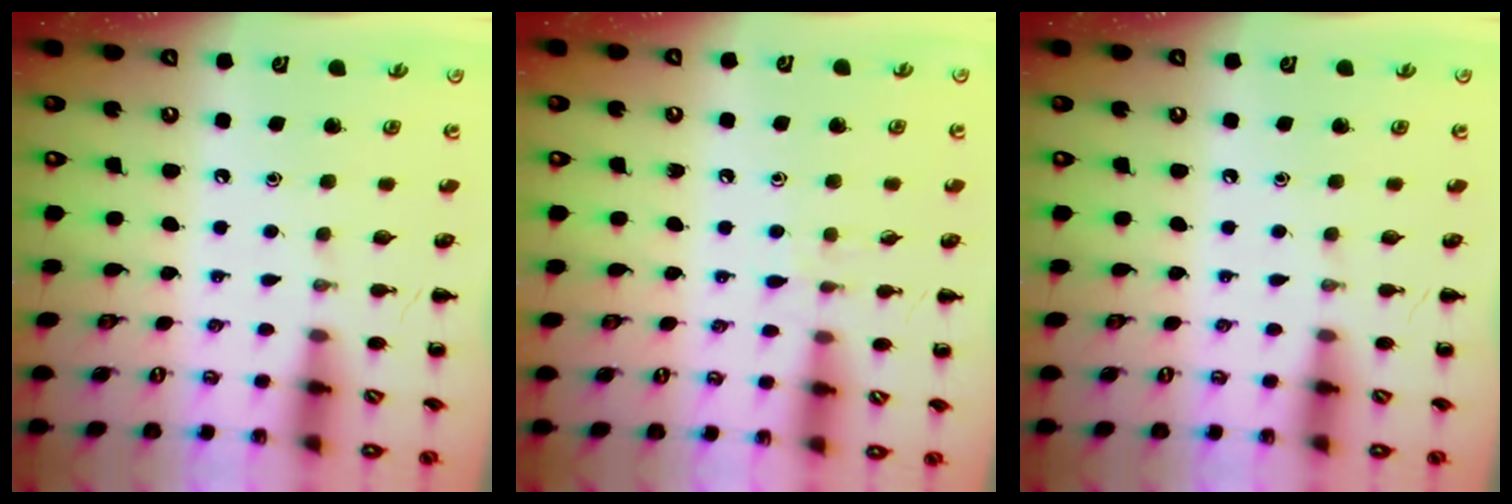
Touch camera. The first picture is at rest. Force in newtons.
{"total": 4.7, "press": 4.2, "slide": 2.0}
{"total": 0.0}